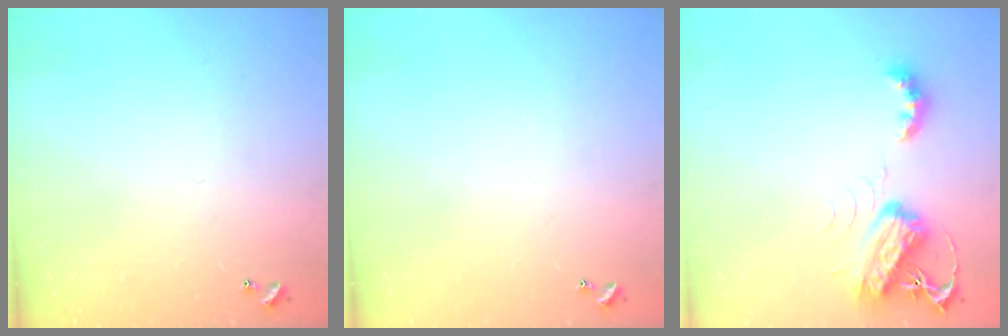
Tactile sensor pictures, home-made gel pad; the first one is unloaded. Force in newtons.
{"total": 0.0}
{"total": 7.0, "press": 7.0, "slide": 0.1}